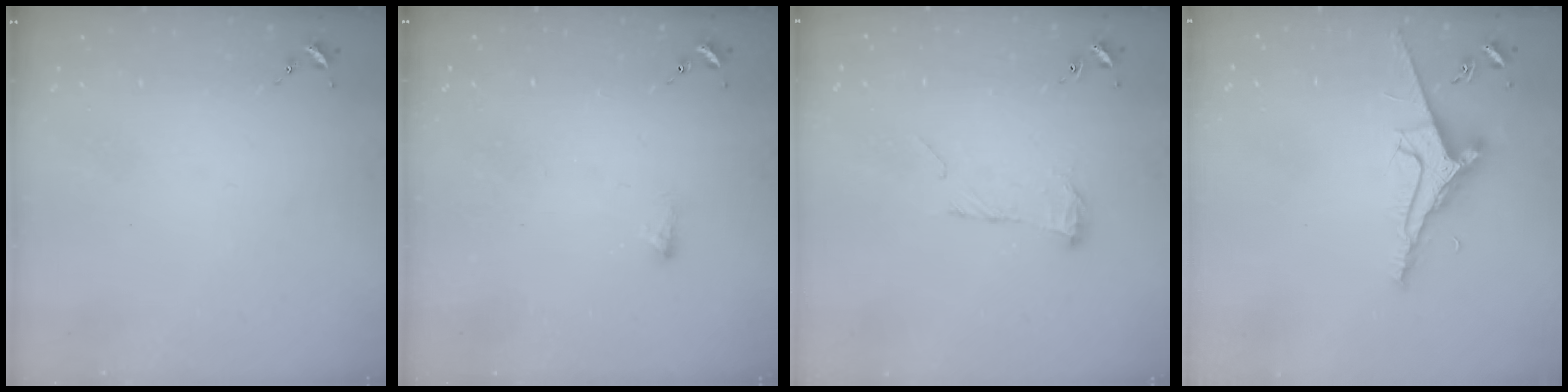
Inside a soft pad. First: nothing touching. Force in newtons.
{"total": 2.7, "press": 2.6, "slide": 0.5}
{"total": 8.9, "press": 8.9, "slide": 0.1}
{"total": 9.5, "press": 9.4, "slide": 1.3}